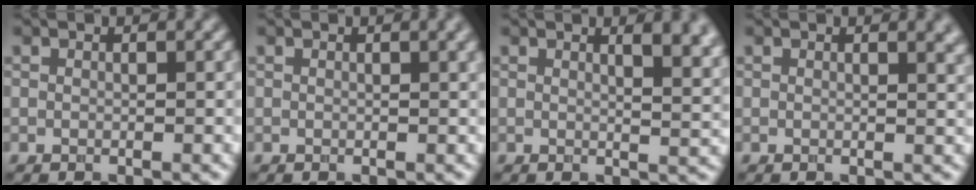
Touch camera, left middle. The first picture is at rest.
{"total": 1.3, "force": [0.5, 0.4, 1.1], "torque": [-0.011, 0.006, 0.006]}
{"total": 6.2, "force": [2.8, 2.7, 4.8], "torque": [-0.021, 0.011, 0.033]}
{"total": 2.2, "force": [1.2, 0.9, 1.7], "torque": [-0.008, 0.002, 0.014]}